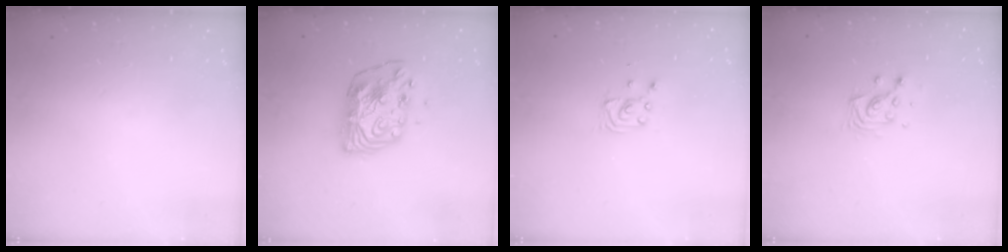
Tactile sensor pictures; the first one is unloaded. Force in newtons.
{"total": 11.4, "press": 11.4, "slide": 0.8}
{"total": 2.9, "press": 2.9, "slide": 0.4}
{"total": 6.3, "press": 6.3, "slide": 0.3}